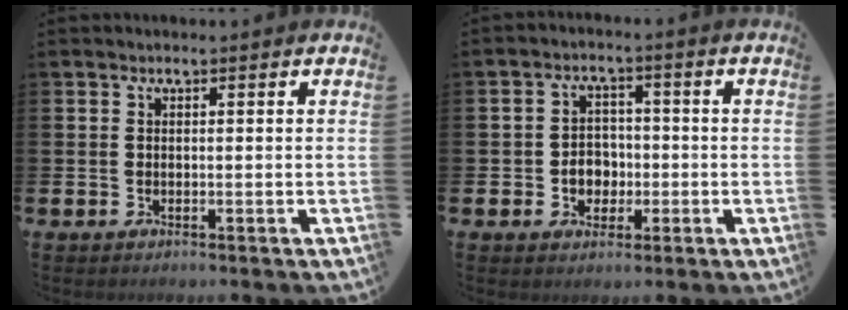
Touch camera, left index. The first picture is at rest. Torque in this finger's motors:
{"motor_torque": [0.18, 0.01, 0.08, 0.06]}